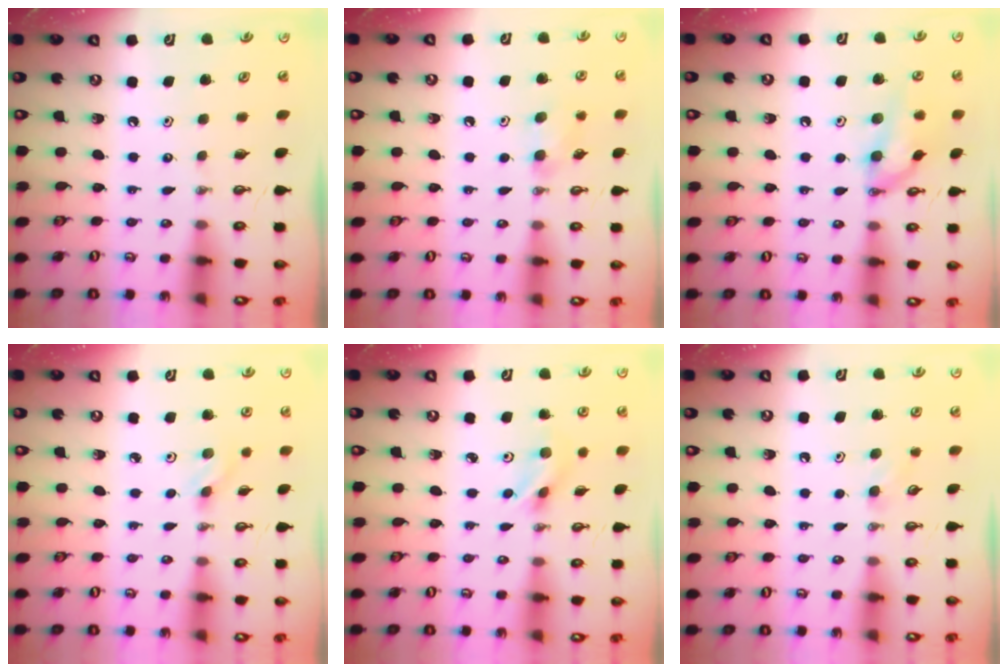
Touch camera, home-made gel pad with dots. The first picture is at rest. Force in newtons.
{"total": 7.8, "press": 7.4, "slide": 2.3}
{"total": 12.7, "press": 12.3, "slide": 3.2}
{"total": 3.5, "press": 3.0, "slide": 1.6}
{"total": 3.8, "press": 3.0, "slide": 2.3}
{"total": 4.3, "press": 4.1, "slide": 1.3}